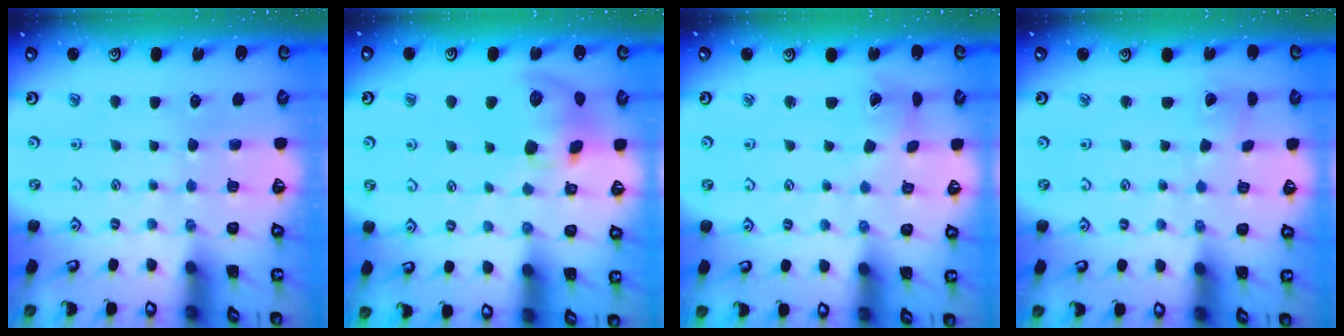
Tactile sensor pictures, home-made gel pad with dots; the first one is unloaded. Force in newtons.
{"total": 12.5, "press": 12.4, "slide": 1.8}
{"total": 2.4, "press": 2.4, "slide": 0.4}
{"total": 1.7, "press": 1.7, "slide": 0.3}